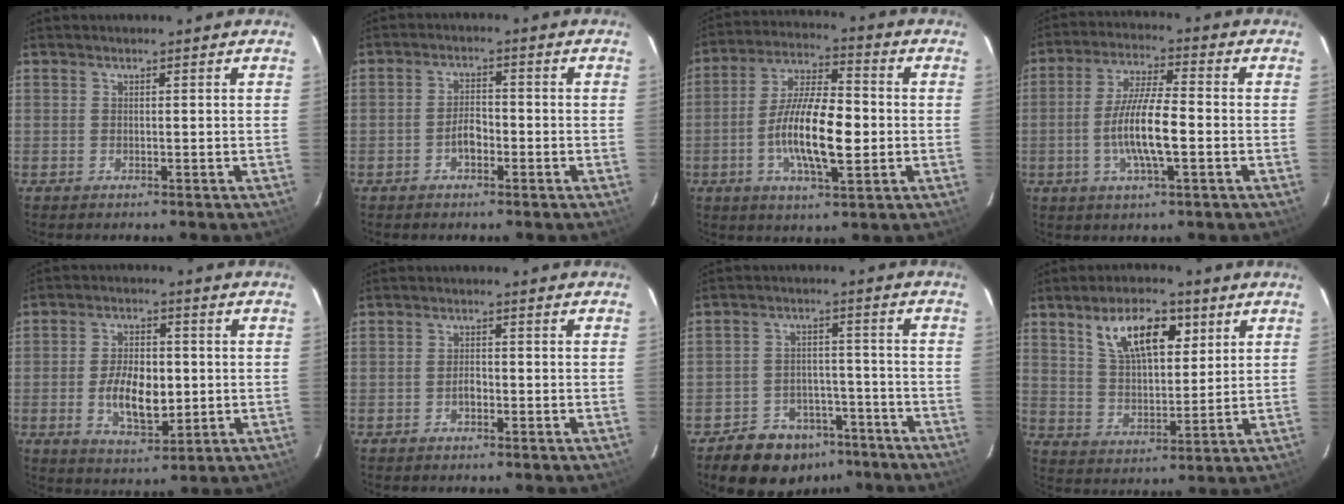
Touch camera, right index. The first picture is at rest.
{"total": 3.7, "force": [-1.7, 1.9, 2.7], "torque": [-0.053, 0.007, -0.028]}
{"total": 13.6, "force": [-2.3, 4.3, 12.7], "torque": [-0.243, 0.001, -0.045]}
{"total": 10.2, "force": [-2.3, 1.9, 9.8], "torque": [-0.191, -0.002, -0.045]}
{"total": 9.8, "force": [-1.3, 5.1, 8.2], "torque": [-0.156, 0.002, -0.015]}
{"total": 1.6, "force": [-0.8, 0.9, 1.1], "torque": [-0.020, 0.004, -0.015]}
{"total": 11.9, "force": [-8.4, 7.6, 3.8], "torque": [-0.089, 0.025, -0.106]}
{"total": 12.1, "force": [6.1, 5.4, 9.0], "torque": [-0.157, 0.017, 0.112]}